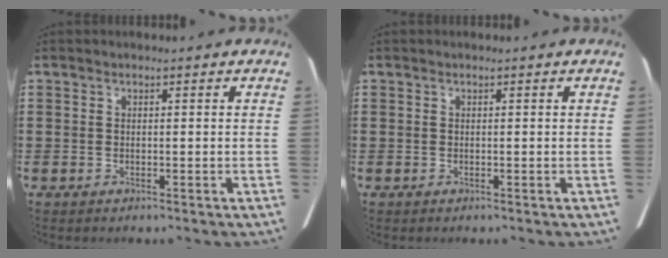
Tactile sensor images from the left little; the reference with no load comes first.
{"total": 0.0}